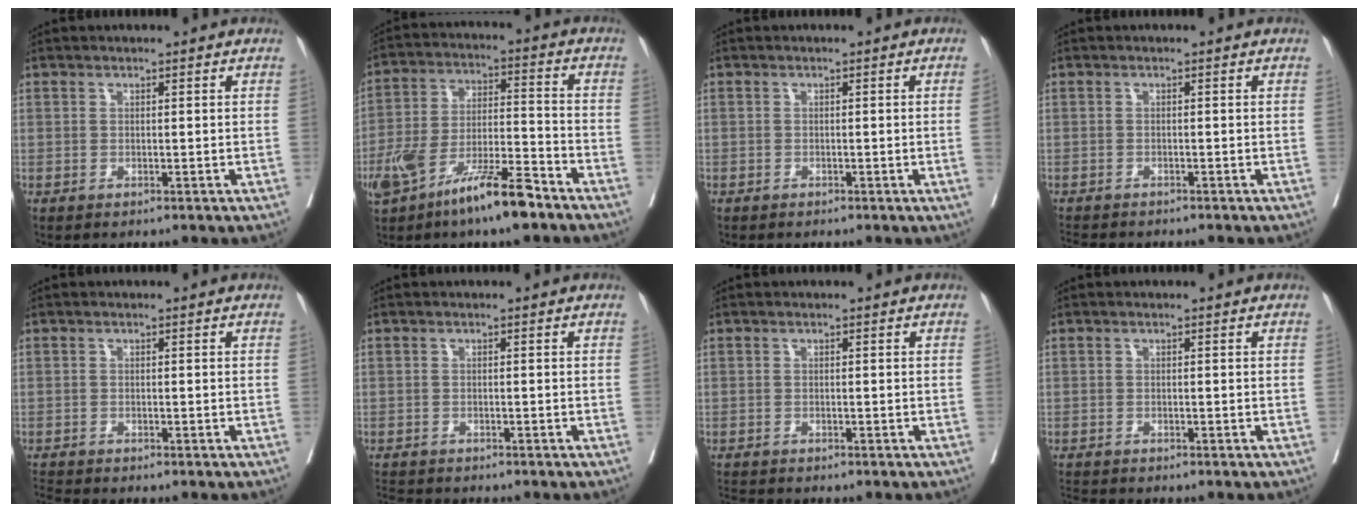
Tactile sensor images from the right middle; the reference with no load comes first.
{"total": 13.3, "force": [-8.6, 2.3, 9.9], "torque": [-0.193, -0.005, -0.152]}
{"total": 0.6, "force": [-0.3, 0.0, 0.5], "torque": [-0.007, 0.000, -0.007]}
{"total": 4.2, "force": [-4.0, 0.8, 1.3], "torque": [-0.018, -0.010, -0.064]}
{"total": 1.9, "force": [-1.8, -0.5, -0.1], "torque": [-0.003, -0.013, -0.036]}
{"total": 3.8, "force": [-3.7, 0.6, 0.8], "torque": [-0.010, -0.012, -0.062]}
{"total": 2.0, "force": [-2.0, -0.1, 0.2], "torque": [-0.003, -0.010, -0.036]}
{"total": 2.0, "force": [-2.0, -0.1, 0.1], "torque": [-0.003, -0.010, -0.036]}